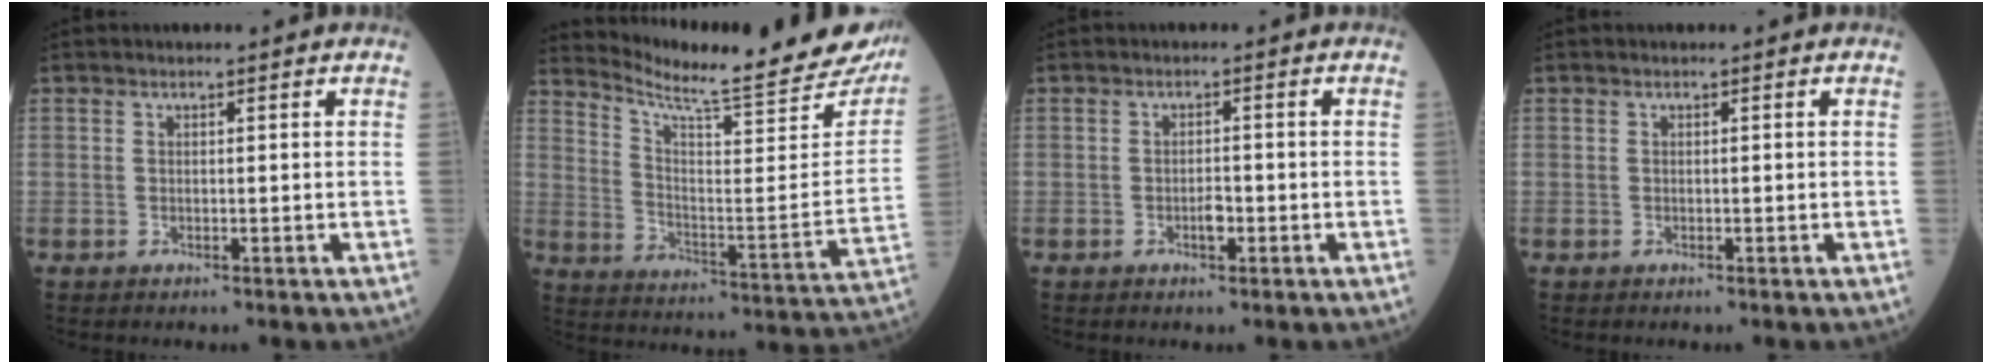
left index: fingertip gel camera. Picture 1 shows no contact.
{"total": 23.5, "force": [22.1, 0.7, 8.0], "torque": [-0.131, -0.113, 0.288]}
{"total": 1.6, "force": [-0.9, 0.6, 1.2], "torque": [-0.018, -0.001, -0.016]}
{"total": 0.0}